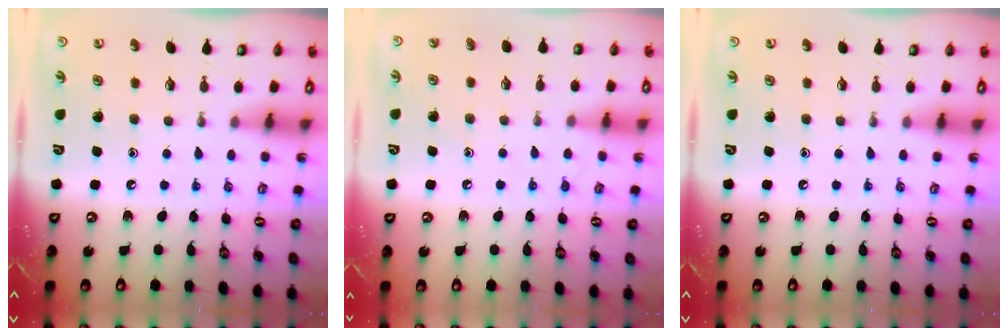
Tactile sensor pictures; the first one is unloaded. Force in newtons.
{"total": 5.1, "press": 5.1, "slide": 0.5}
{"total": 0.0}